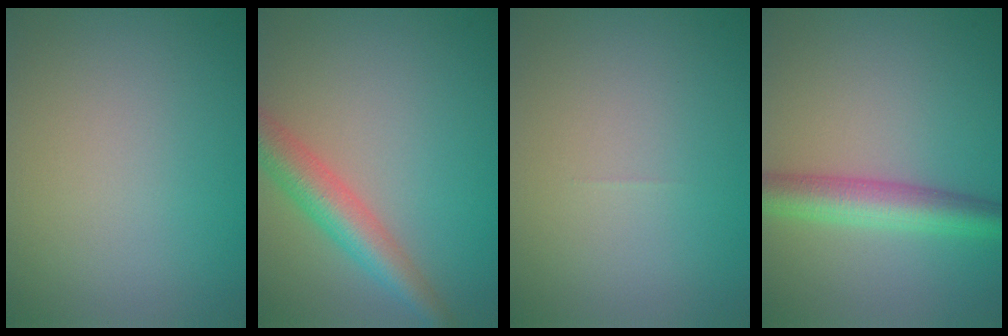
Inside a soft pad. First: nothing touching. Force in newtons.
{"total": 4.6, "press": 4.6, "slide": 0.1}
{"total": 0.0}
{"total": 4.7, "press": 4.7, "slide": 0.1}